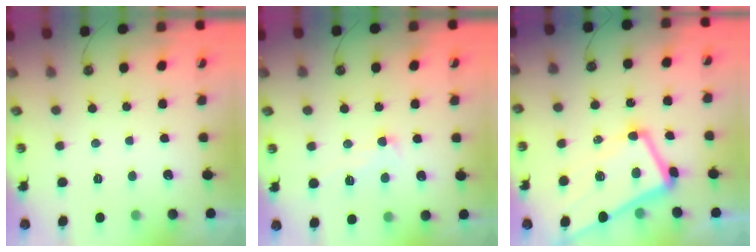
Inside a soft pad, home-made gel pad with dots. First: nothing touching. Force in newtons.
{"total": 3.9, "press": 3.8, "slide": 0.8}
{"total": 6.1, "press": 6.0, "slide": 1.2}